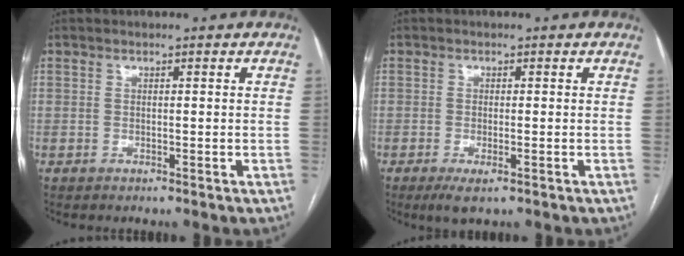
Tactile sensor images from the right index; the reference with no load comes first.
{"total": 3.1, "force": [-1.6, 0.6, 2.5], "torque": [-0.043, -0.007, -0.023]}